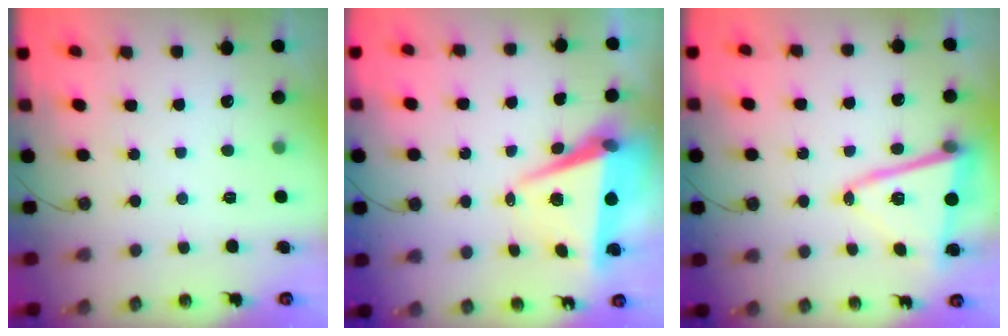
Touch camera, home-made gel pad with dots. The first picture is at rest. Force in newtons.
{"total": 8.0, "press": 6.8, "slide": 4.1}
{"total": 13.1, "press": 13.0, "slide": 1.5}